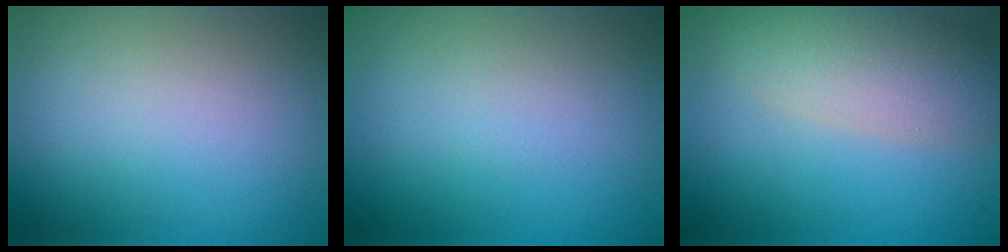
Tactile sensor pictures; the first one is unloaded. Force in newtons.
{"total": 0.0}
{"total": 5.3, "press": 5.3, "slide": 0.5}